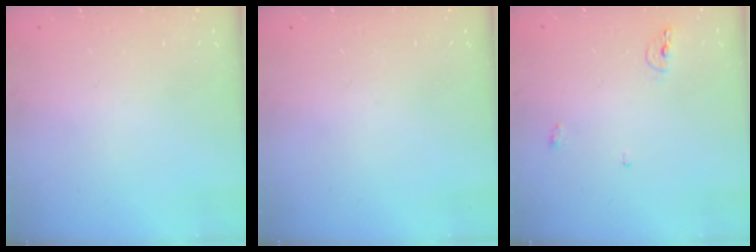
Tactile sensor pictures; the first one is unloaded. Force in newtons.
{"total": 0.0}
{"total": 5.7, "press": 5.6, "slide": 1.2}